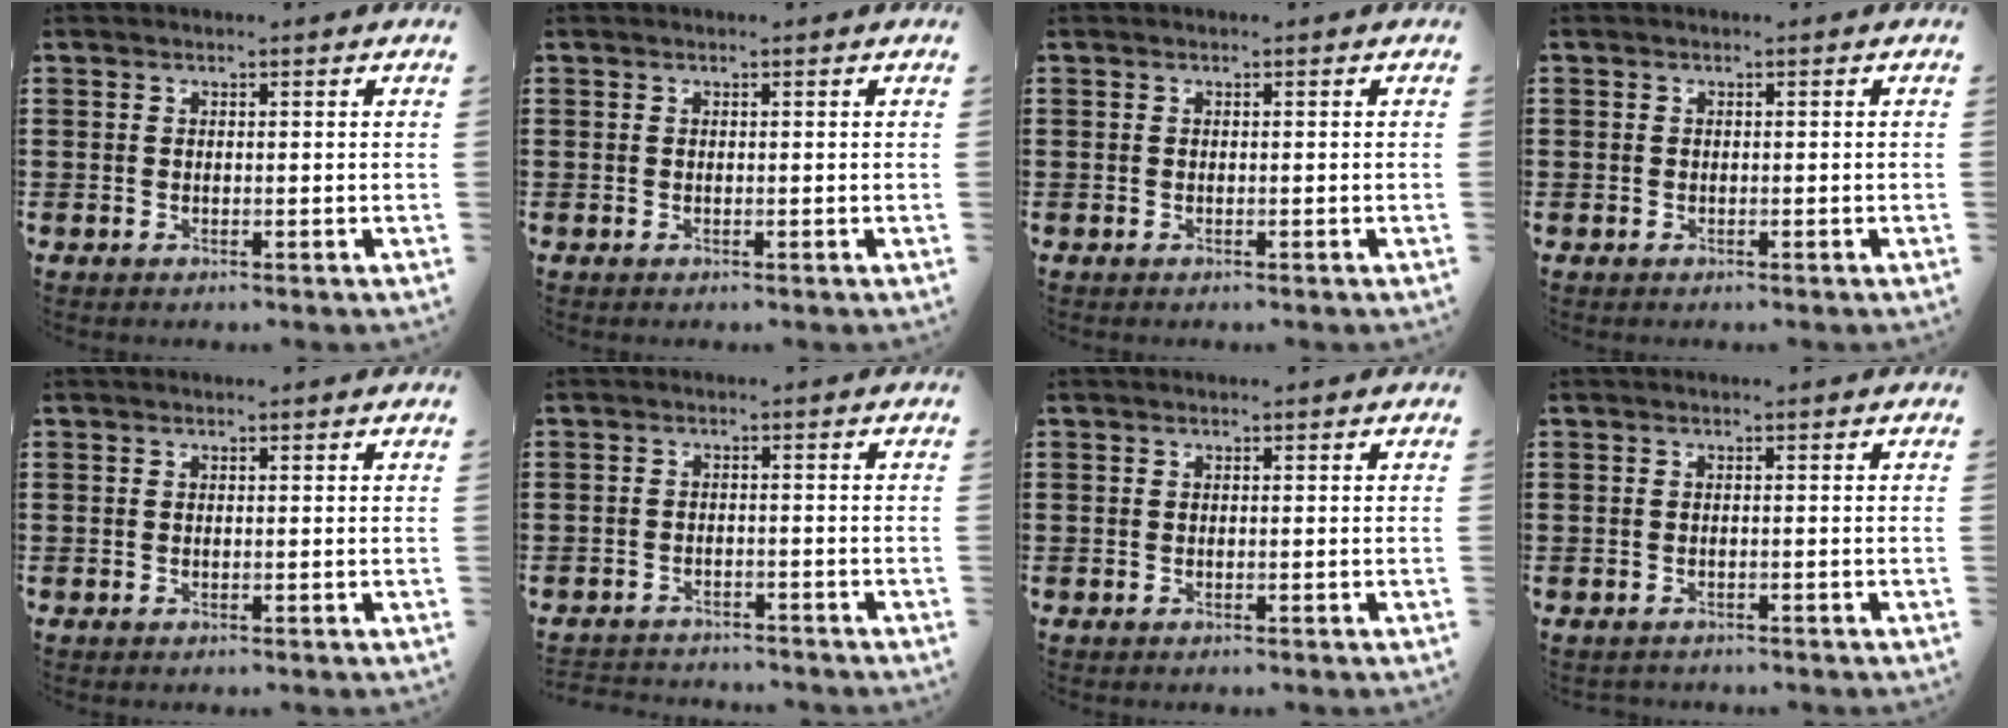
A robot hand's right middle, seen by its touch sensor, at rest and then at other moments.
{"total": 0.0}
{"total": 0.0}
{"total": 0.7, "force": [-0.2, 0.6, 0.0], "torque": [0.000, 0.005, -0.006]}
{"total": 0.0}
{"total": 2.2, "force": [-2.2, 0.2, -0.3], "torque": [-0.003, -0.002, -0.050]}
{"total": 0.0}
{"total": 0.5, "force": [-0.5, 0.1, -0.1], "torque": [0.000, 0.001, -0.012]}